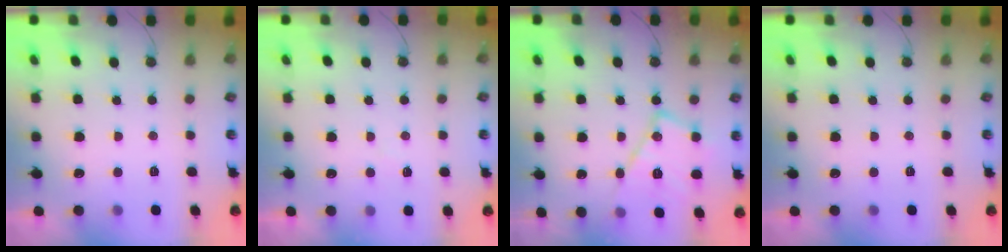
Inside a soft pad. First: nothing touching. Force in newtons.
{"total": 3.8, "press": 3.7, "slide": 0.4}
{"total": 16.2, "press": 16.2, "slide": 1.1}
{"total": 0.0}